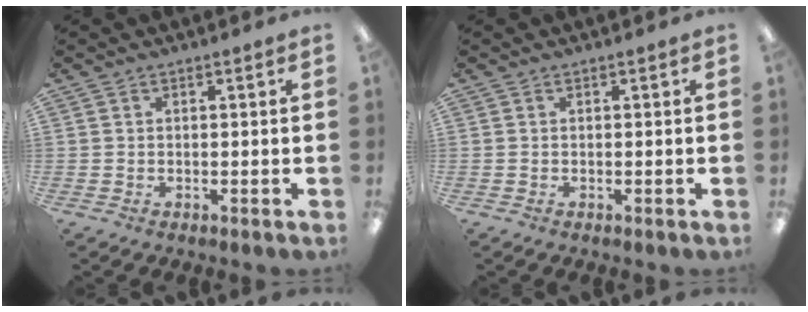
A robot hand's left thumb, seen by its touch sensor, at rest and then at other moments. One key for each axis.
{"total": 0.0}